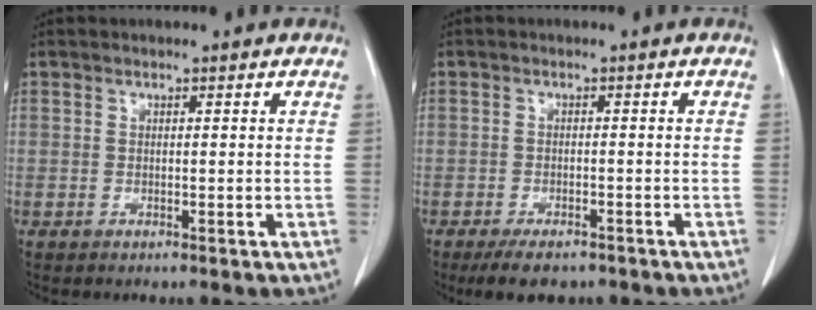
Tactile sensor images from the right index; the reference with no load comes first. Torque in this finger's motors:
{"motor_torque": [0.00, -0.20, -0.02, -0.03]}